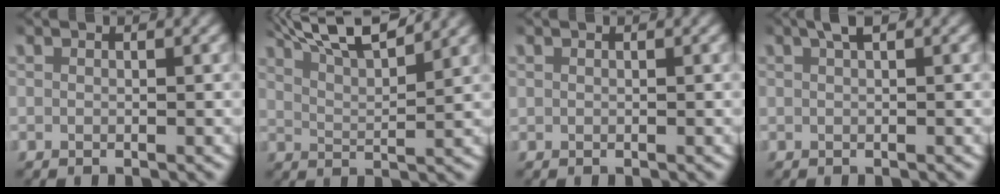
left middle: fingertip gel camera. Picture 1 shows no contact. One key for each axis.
{"total": 7.2, "fx": 6.0, "fy": 1.7, "fz": 3.7, "tx": -0.070, "ty": 0.007, "tz": 0.097}
{"total": 0.0}
{"total": 1.6, "fx": 1.0, "fy": 0.4, "fz": 1.2, "tx": -0.022, "ty": 0.009, "tz": 0.015}